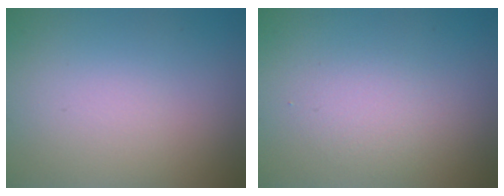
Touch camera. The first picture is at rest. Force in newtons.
{"total": 1.9, "press": 1.9, "slide": 0.0}